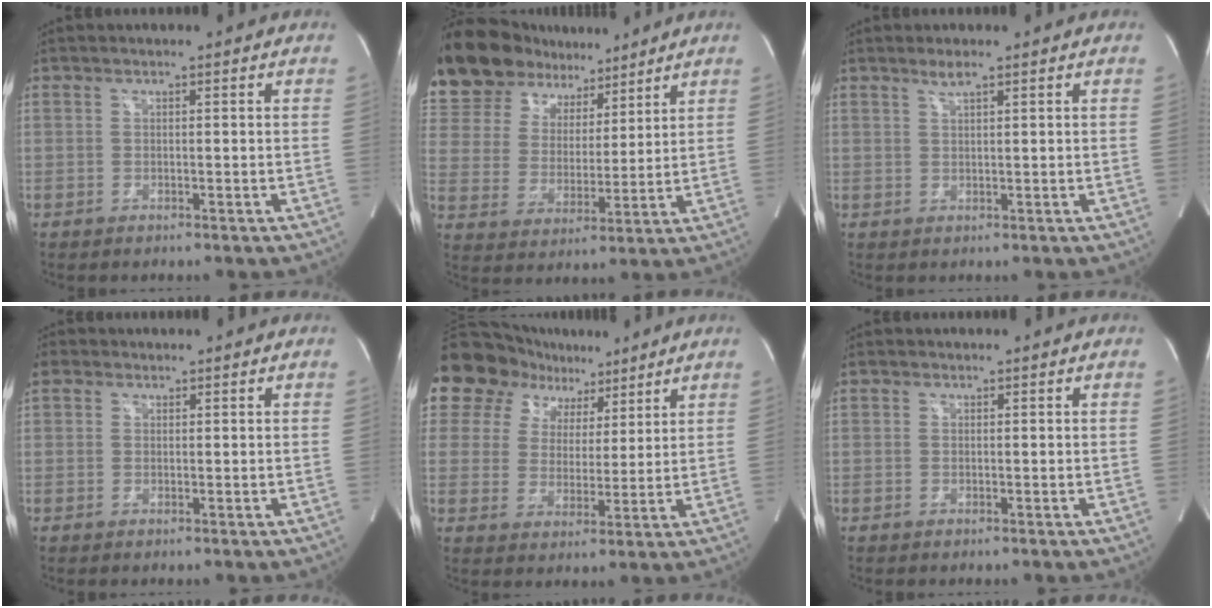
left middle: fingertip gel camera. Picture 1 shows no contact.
{"total": 18.7, "force": [15.3, 8.2, 7.0], "torque": [-0.164, 0.036, 0.274]}
{"total": 1.7, "force": [1.3, 0.0, 1.1], "torque": [-0.026, 0.001, 0.027]}
{"total": 0.9, "force": [0.7, 0.5, 0.0], "torque": [-0.007, 0.006, 0.015]}
{"total": 14.3, "force": [9.8, 9.5, 4.3], "torque": [-0.091, 0.039, 0.166]}
{"total": 1.3, "force": [-0.4, -1.1, -0.6], "torque": [0.008, -0.008, -0.005]}